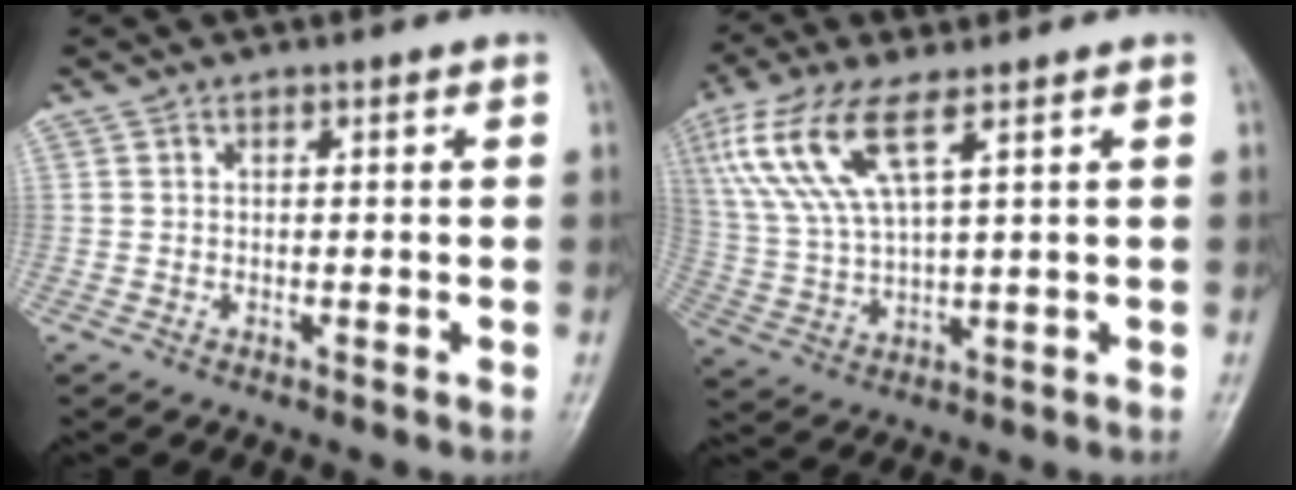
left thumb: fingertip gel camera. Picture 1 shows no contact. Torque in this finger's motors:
{"motor_torque": [0.56, 0.61, 1.69, -1.02, 0.21]}